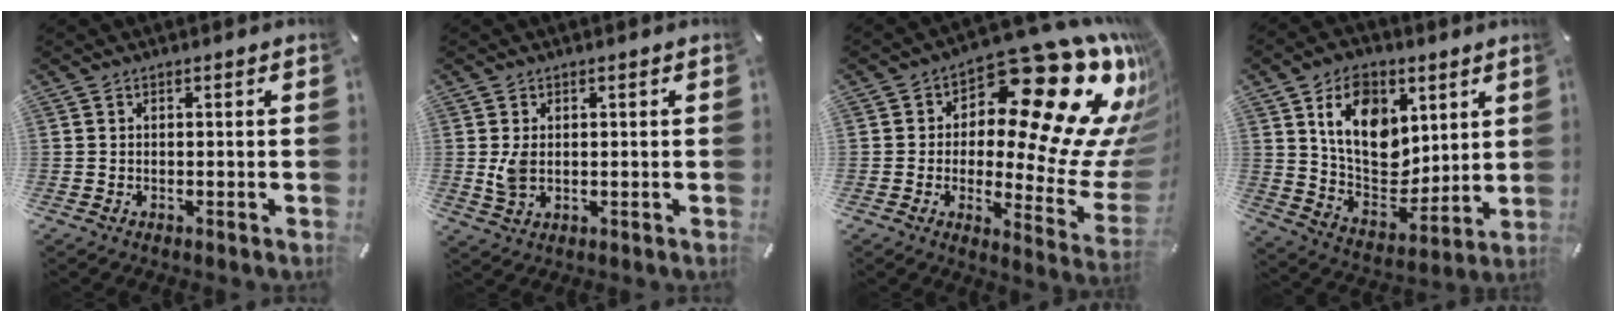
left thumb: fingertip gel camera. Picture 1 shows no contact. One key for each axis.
{"total": 4.3, "fx": 0.3, "fy": 2.9, "fz": 3.2, "tx": -0.067, "ty": -0.004, "tz": 0.003}
{"total": 25.1, "fx": 11.3, "fy": 10.0, "fz": 20.1, "tx": -0.250, "ty": -0.103, "tz": 0.185}
{"total": 14.9, "fx": 6.2, "fy": 10.9, "fz": 8.0, "tx": -0.134, "ty": -0.027, "tz": 0.118}